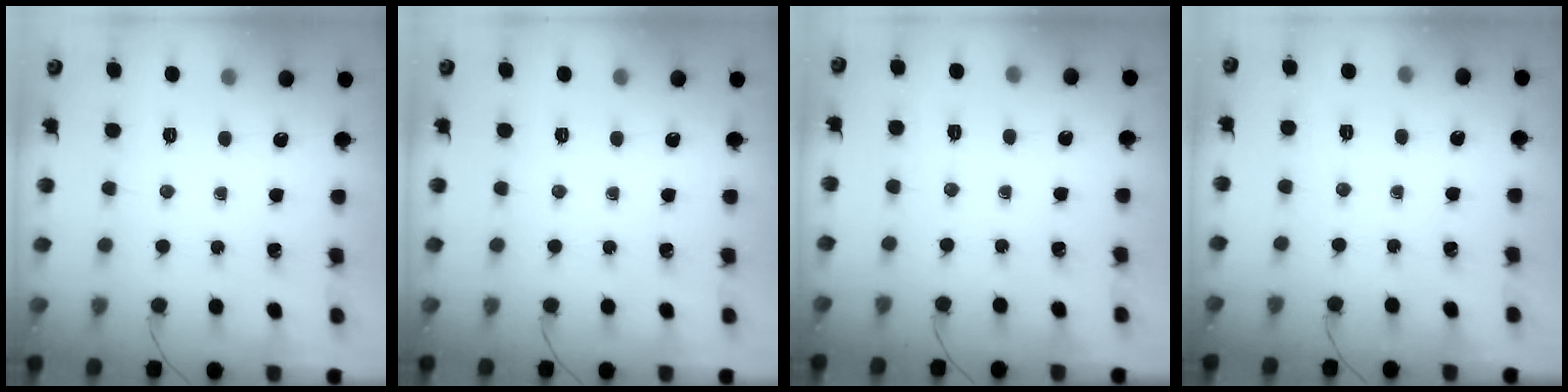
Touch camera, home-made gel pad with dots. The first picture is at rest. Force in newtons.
{"total": 0.0}
{"total": 2.2, "press": 1.7, "slide": 1.5}
{"total": 2.1, "press": 1.2, "slide": 1.7}